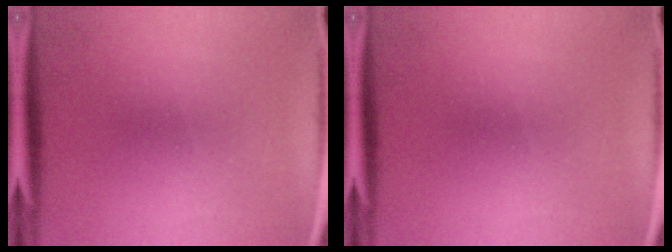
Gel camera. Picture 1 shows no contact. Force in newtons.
{"total": 0.0}